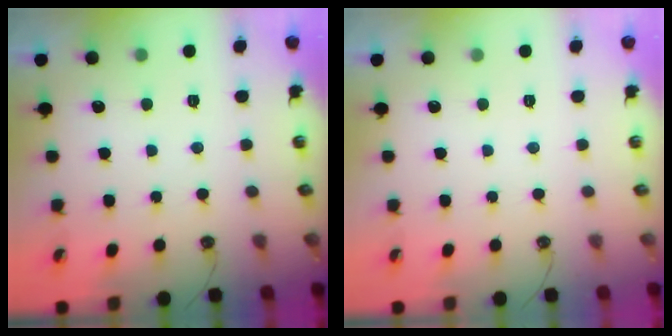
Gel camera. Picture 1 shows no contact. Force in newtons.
{"total": 0.0}